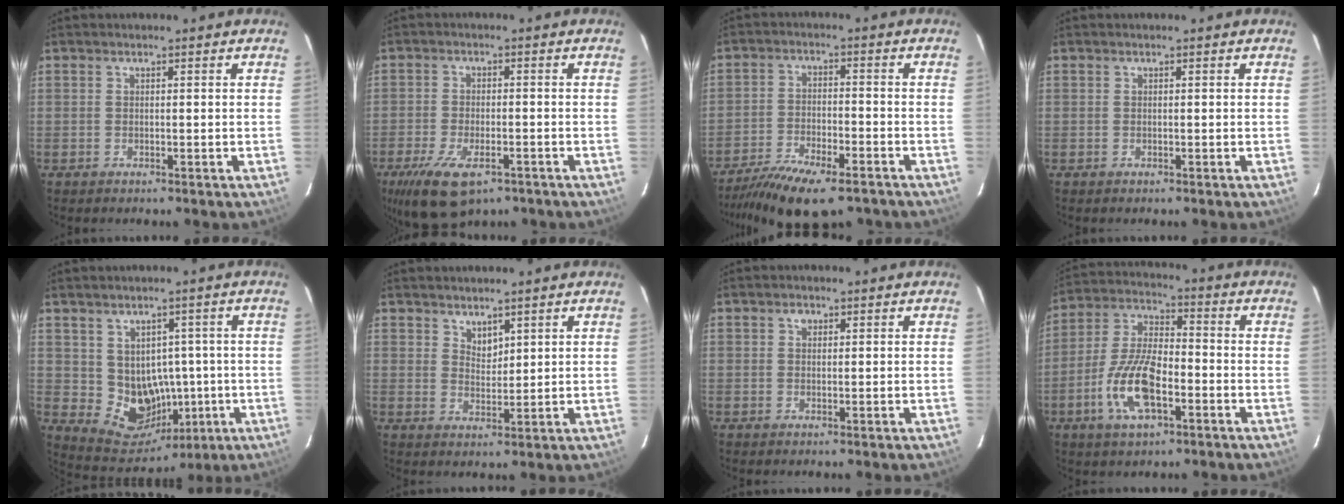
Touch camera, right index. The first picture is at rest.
{"total": 11.8, "force": [-7.1, 5.2, 7.8], "torque": [-0.173, -0.030, -0.117]}
{"total": 14.2, "force": [-11.1, 4.2, 7.8], "torque": [-0.167, -0.030, -0.185]}
{"total": 0.0}
{"total": 10.1, "force": [-0.2, 9.5, 3.5], "torque": [-0.071, 0.005, 0.026]}
{"total": 2.9, "force": [2.4, 1.3, 1.0], "torque": [-0.012, -0.001, 0.045]}
{"total": 1.2, "force": [0.5, 1.0, 0.4], "torque": [-0.007, 0.005, 0.009]}
{"total": 12.5, "force": [-5.0, 5.0, 10.3], "torque": [-0.223, -0.002, -0.096]}